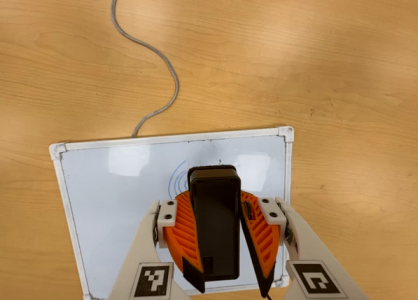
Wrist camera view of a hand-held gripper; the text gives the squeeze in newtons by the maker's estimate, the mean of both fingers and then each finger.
{"total": 12.6, "left": 11.9, "right": 13.4}